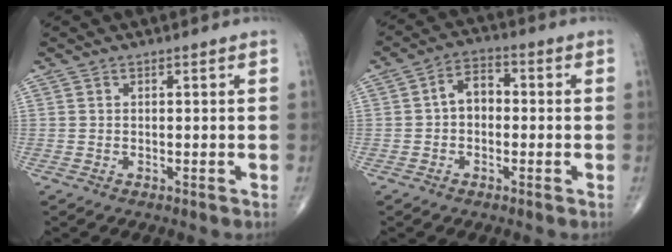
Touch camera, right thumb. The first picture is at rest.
{"total": 5.6, "force": [-0.3, 3.9, 3.9], "torque": [-0.051, 0.022, -0.017]}